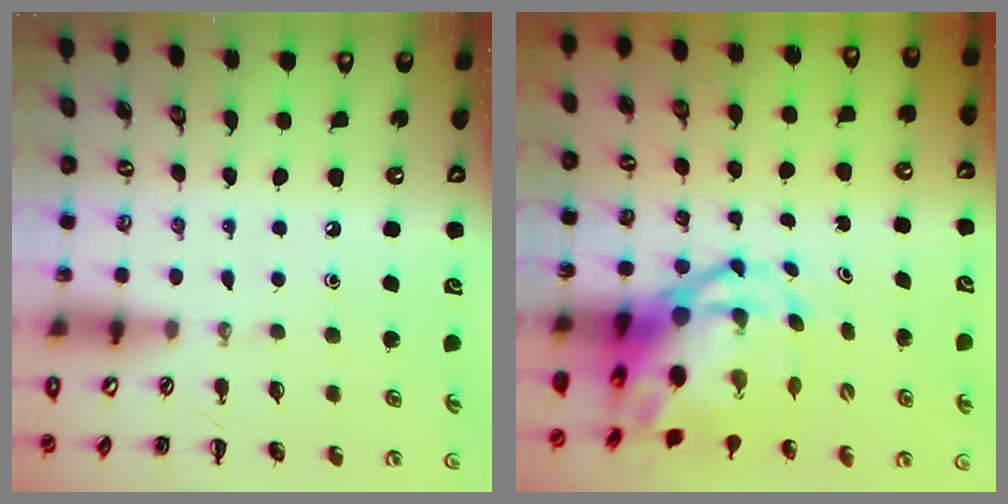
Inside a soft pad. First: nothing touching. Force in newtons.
{"total": 9.2, "press": 8.8, "slide": 2.6}